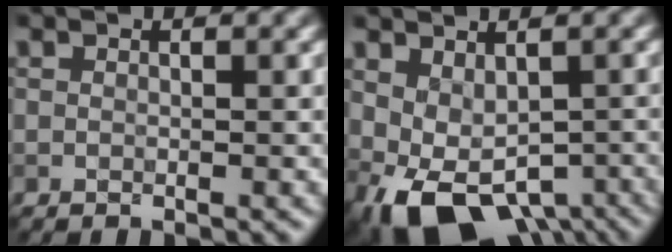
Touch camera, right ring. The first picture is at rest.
{"total": 7.7, "force": [-3.9, 4.2, 5.1], "torque": [-0.078, -0.023, -0.035]}